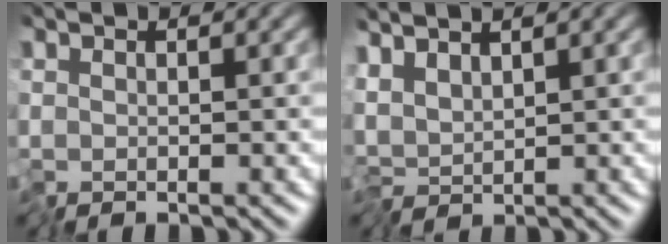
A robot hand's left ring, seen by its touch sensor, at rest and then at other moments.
{"total": 1.9, "force": [0.2, 0.6, 1.8], "torque": [-0.037, 0.002, -0.005]}